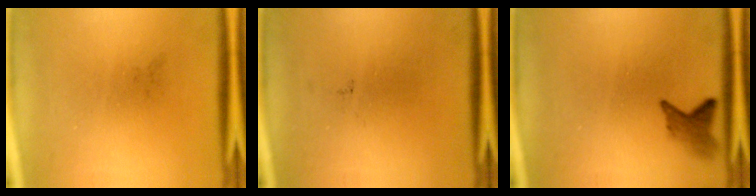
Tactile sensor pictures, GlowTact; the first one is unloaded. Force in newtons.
{"total": 0.0}
{"total": 2.4}